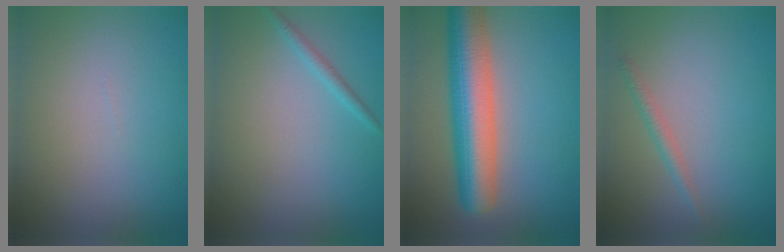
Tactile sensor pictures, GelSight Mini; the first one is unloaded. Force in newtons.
{"total": 1.1, "press": 1.1, "slide": 0.0}
{"total": 8.6, "press": 8.6, "slide": 0.3}
{"total": 1.2, "press": 1.1, "slide": 0.0}